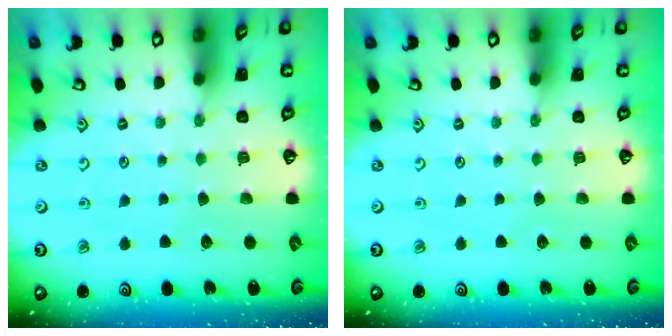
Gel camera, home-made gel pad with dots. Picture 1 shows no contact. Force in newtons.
{"total": 0.0}